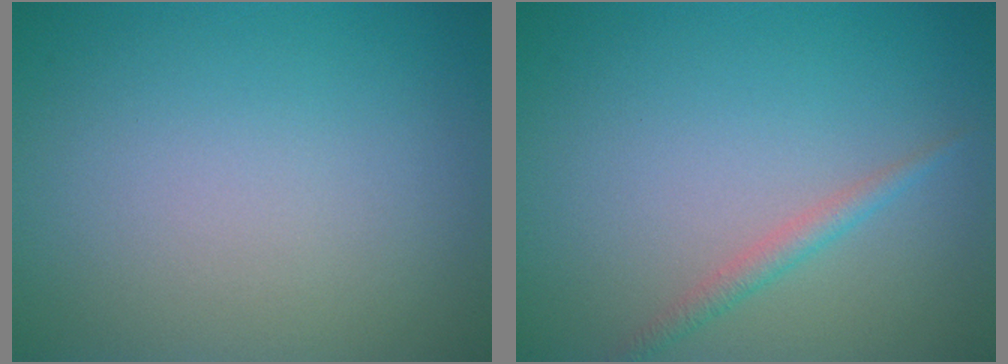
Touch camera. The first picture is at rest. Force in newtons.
{"total": 1.4, "press": 1.4, "slide": 0.0}